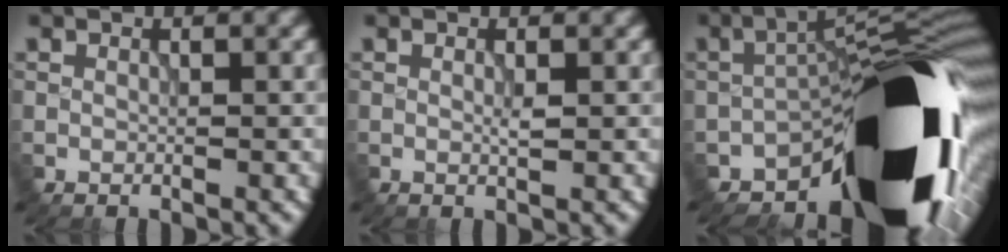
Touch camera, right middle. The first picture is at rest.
{"total": 0.8, "force": [-0.1, 0.1, 0.8], "torque": [-0.015, -0.002, 0.000]}
{"total": 21.3, "force": [-9.9, 8.3, 16.9], "torque": [-0.219, -0.016, -0.166]}